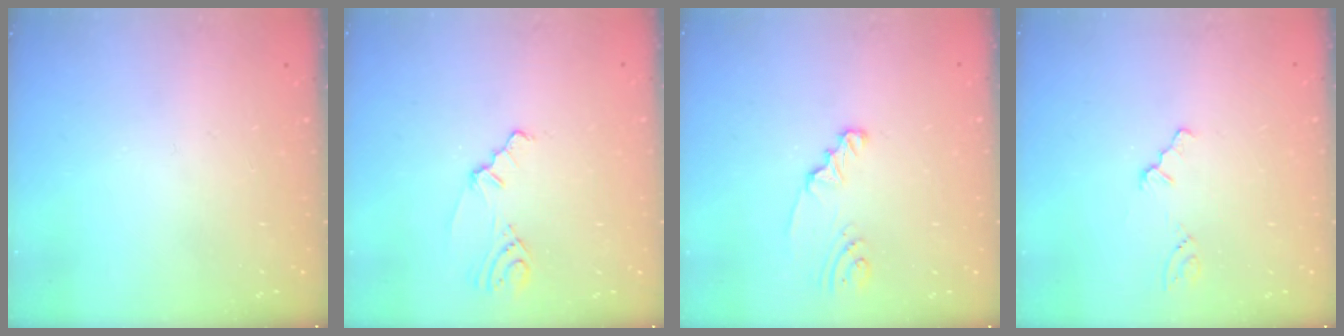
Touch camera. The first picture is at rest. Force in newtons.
{"total": 2.2, "press": 2.1, "slide": 0.6}
{"total": 2.3, "press": 2.3, "slide": 0.3}
{"total": 0.0}